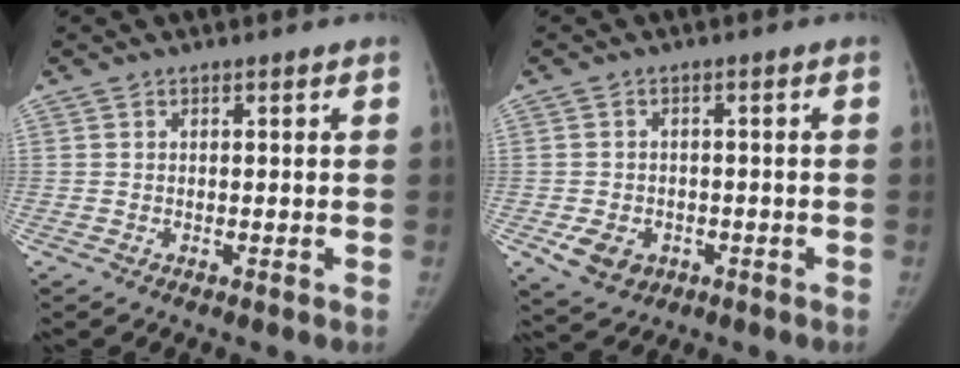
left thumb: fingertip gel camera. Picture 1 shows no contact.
{"total": 6.1, "force": [-2.3, 4.9, 2.9], "torque": [-0.043, 0.010, -0.025]}